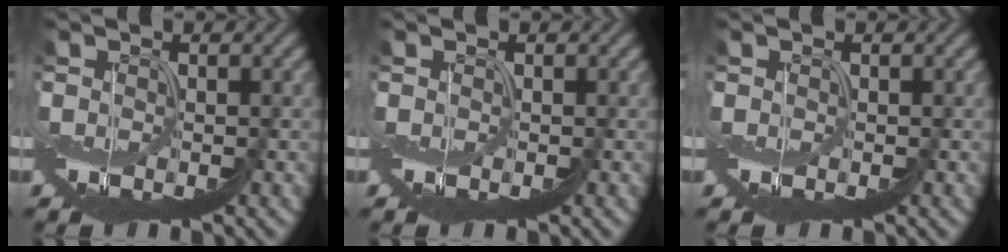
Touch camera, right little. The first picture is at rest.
{"total": 0.0}
{"total": 0.0}